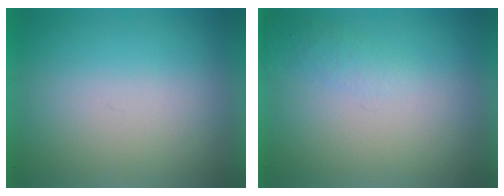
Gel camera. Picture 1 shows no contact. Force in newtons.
{"total": 1.1}